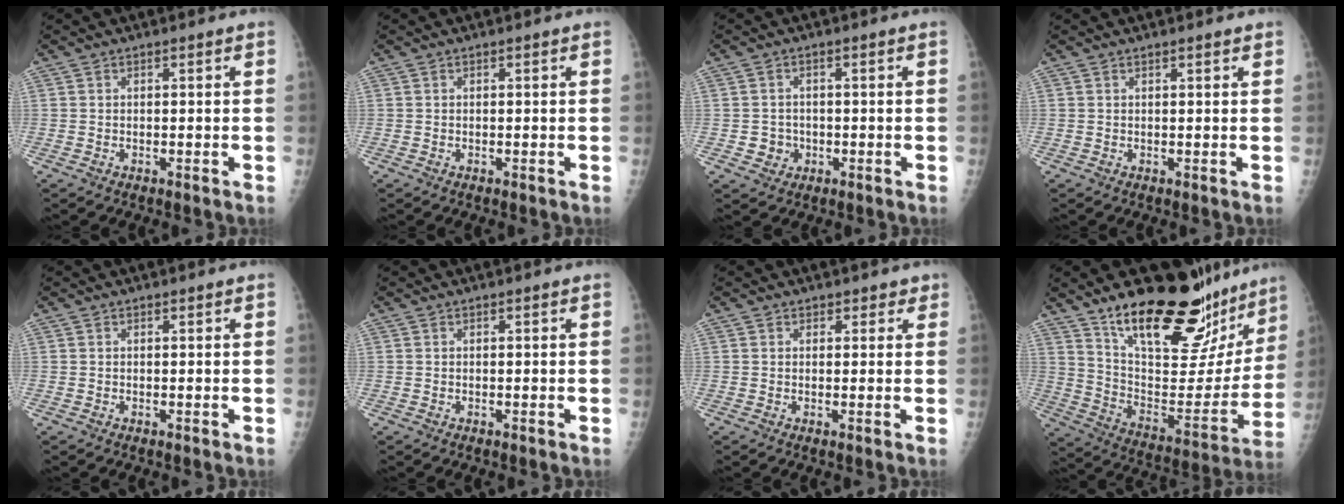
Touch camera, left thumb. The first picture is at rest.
{"total": 0.0}
{"total": 3.2, "force": [-0.7, 3.1, 0.8], "torque": [0.005, 0.007, -0.008]}
{"total": 0.9, "force": [0.7, 0.2, 0.5], "torque": [-0.006, -0.001, 0.010]}
{"total": 0.0}
{"total": 0.0}
{"total": 1.7, "force": [1.1, 1.3, 0.1], "torque": [0.024, -0.005, 0.007]}
{"total": 29.5, "force": [21.4, 11.2, 16.9], "torque": [-0.213, -0.099, 0.330]}